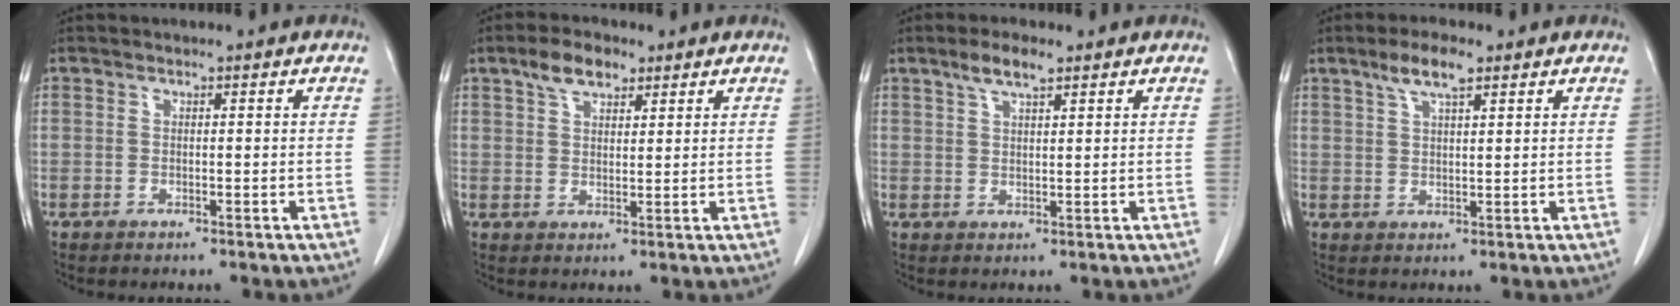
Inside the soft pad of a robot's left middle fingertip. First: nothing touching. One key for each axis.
{"total": 5.1, "fx": 3.3, "fy": 2.3, "fz": 3.0, "tx": -0.061, "ty": 0.012, "tz": 0.063}
{"total": 3.9, "fx": 2.7, "fy": 0.9, "fz": 2.7, "tx": -0.059, "ty": 0.007, "tz": 0.052}
{"total": 4.9, "fx": 3.2, "fy": 1.0, "fz": 3.6, "tx": -0.075, "ty": 0.007, "tz": 0.059}